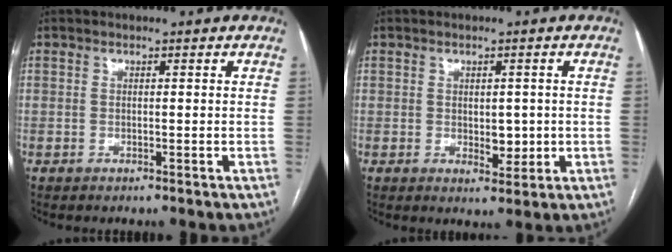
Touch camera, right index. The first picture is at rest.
{"total": 3.4, "force": [-0.2, 2.0, 2.7], "torque": [-0.035, -0.003, 0.006]}